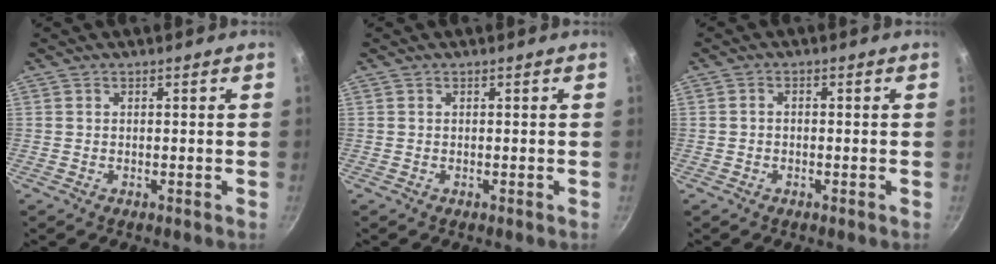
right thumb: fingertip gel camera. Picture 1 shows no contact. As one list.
[{"total": 0.0}, {"total": 1.1, "force": [-0.4, 0.8, 0.7], "torque": [-0.014, 0.007, -0.008]}]